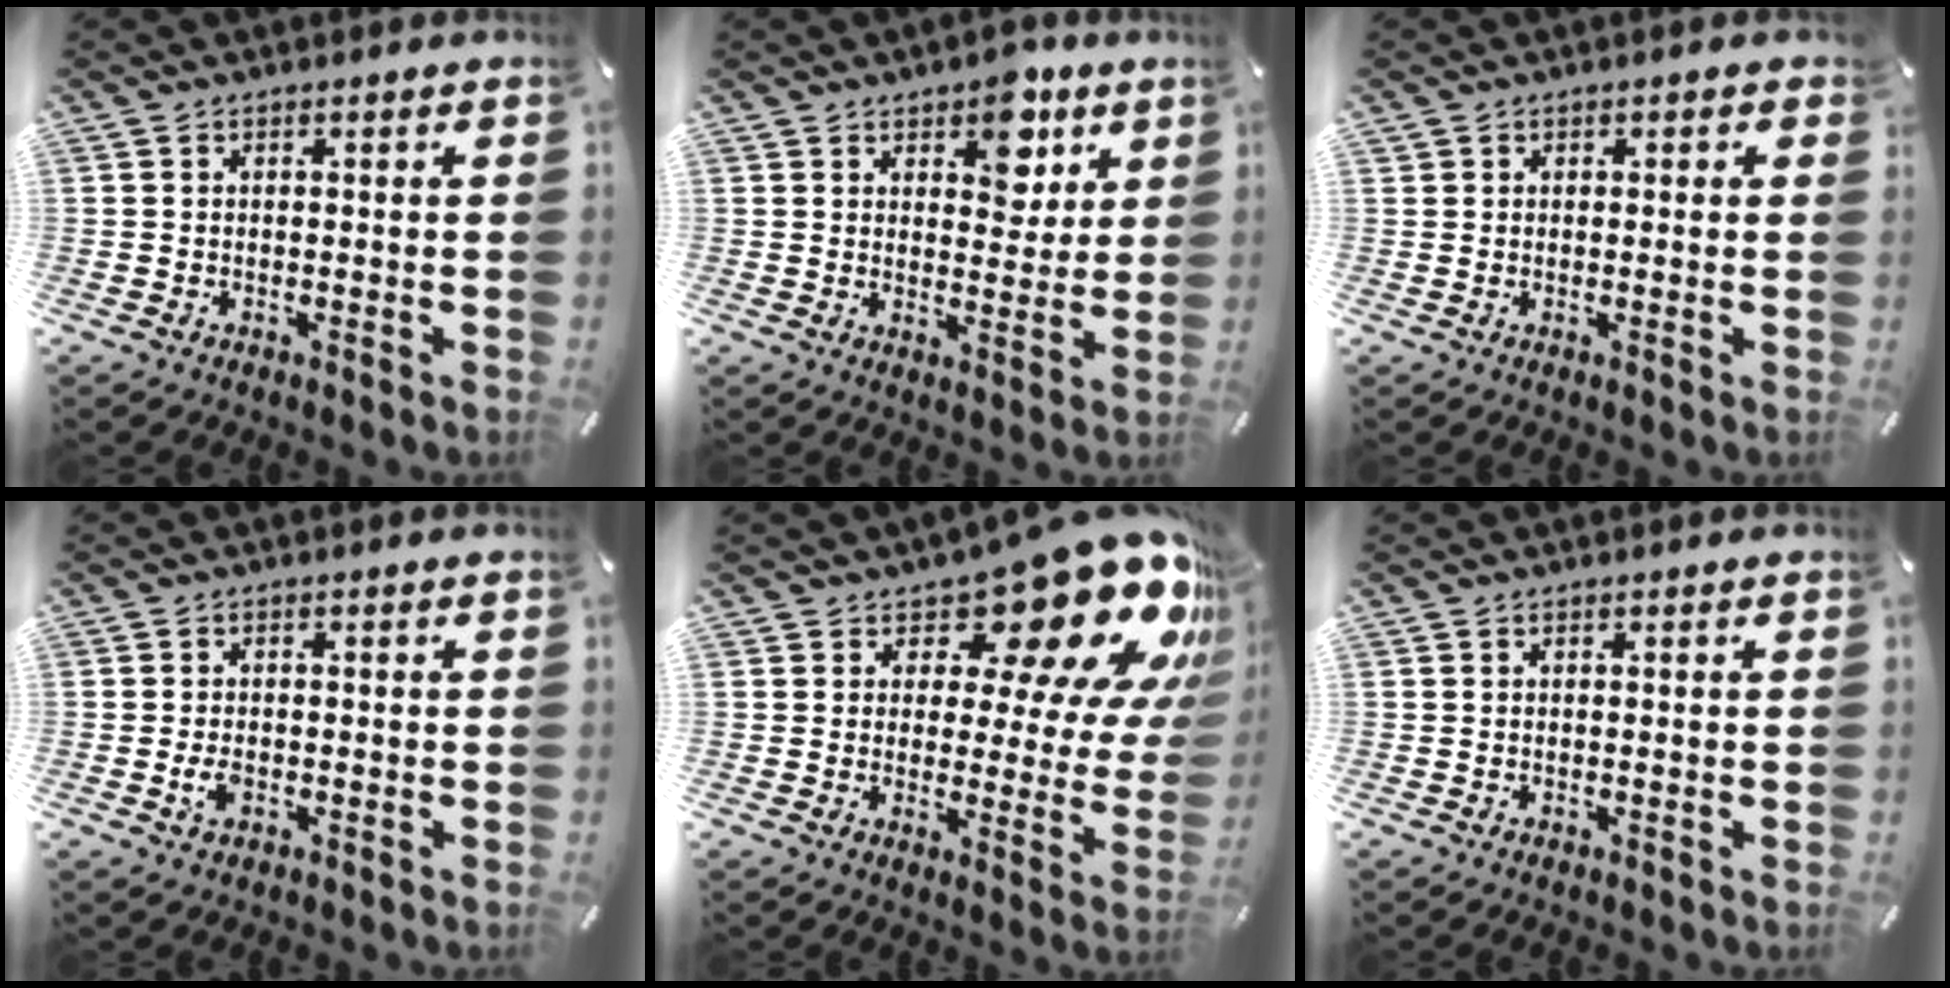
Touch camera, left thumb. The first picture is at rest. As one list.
[{"total": 8.3, "force": [5.1, 5.1, 4.0], "torque": [-0.033, -0.026, 0.082]}, {"total": 1.1, "force": [0.2, 1.1, 0.1], "torque": [0.006, 0.002, 0.001]}, {"total": 2.9, "force": [-0.9, 1.7, 2.2], "torque": [-0.059, -0.005, -0.019]}, {"total": 21.0, "force": [13.7, 8.5, 13.5], "torque": [-0.171, -0.104, 0.221]}, {"total": 0.0}]